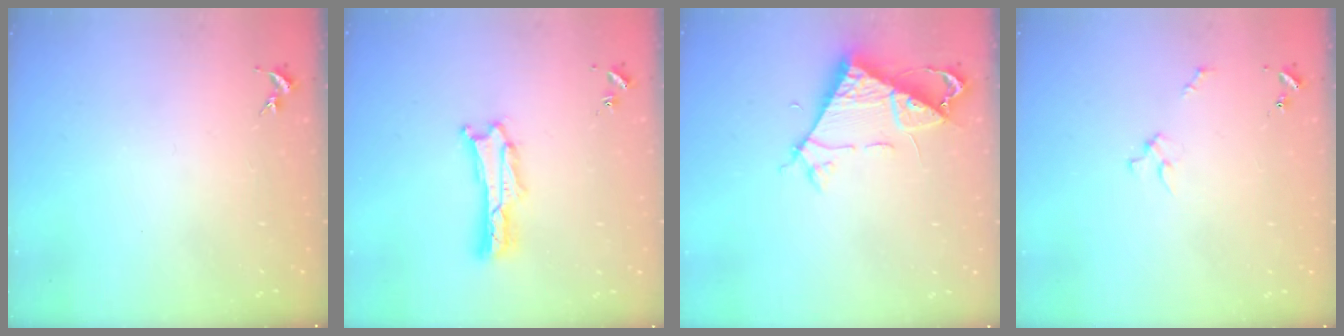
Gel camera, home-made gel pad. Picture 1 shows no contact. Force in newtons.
{"total": 1.4, "press": 1.3, "slide": 0.2}
{"total": 7.1, "press": 7.1, "slide": 0.4}
{"total": 2.0, "press": 2.0, "slide": 0.2}